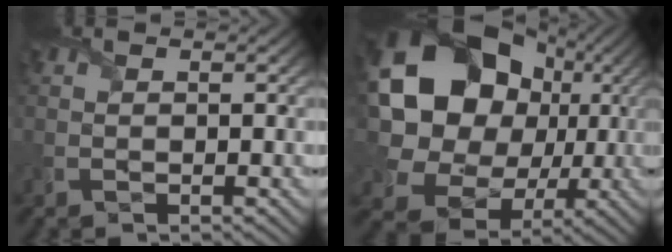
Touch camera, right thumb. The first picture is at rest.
{"total": 21.7, "force": [4.2, 18.6, 10.4], "torque": [-0.255, -0.002, 0.087]}